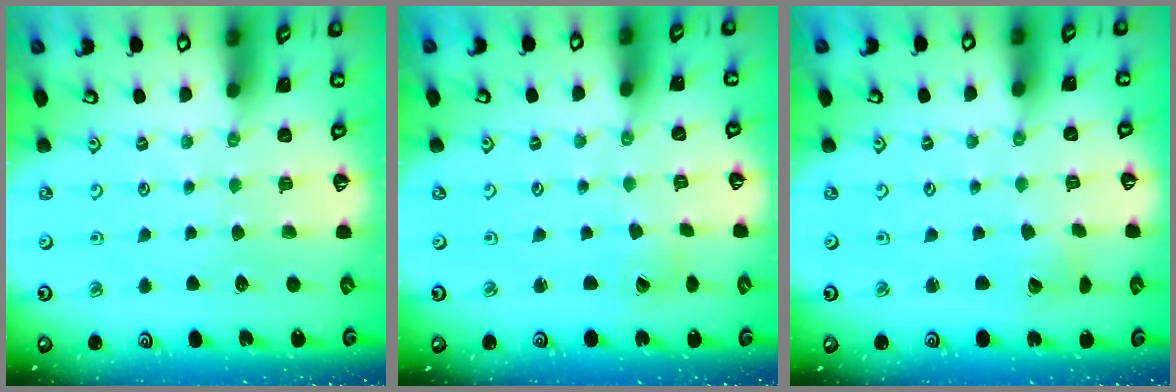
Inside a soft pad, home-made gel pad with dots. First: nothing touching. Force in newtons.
{"total": 2.9, "press": 2.9, "slide": 0.2}
{"total": 2.6, "press": 2.6, "slide": 0.3}